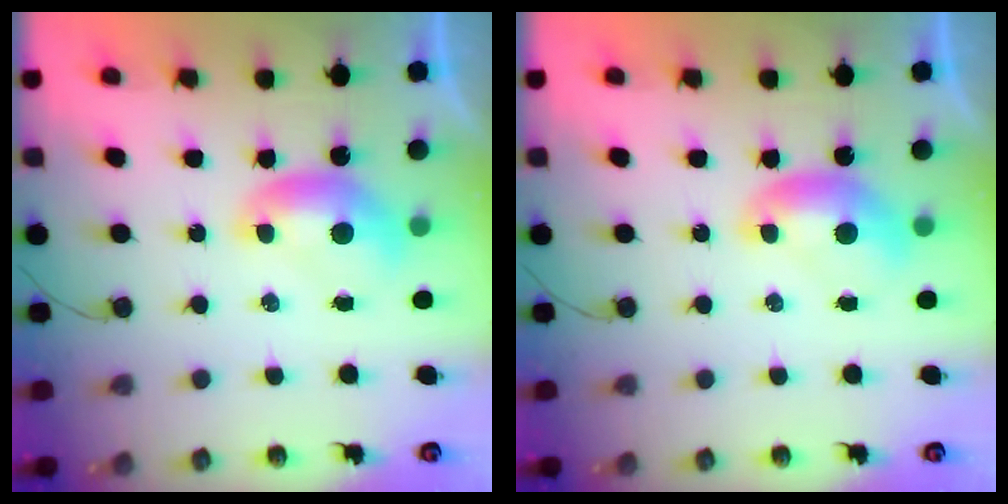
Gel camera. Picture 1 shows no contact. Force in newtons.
{"total": 0.0}